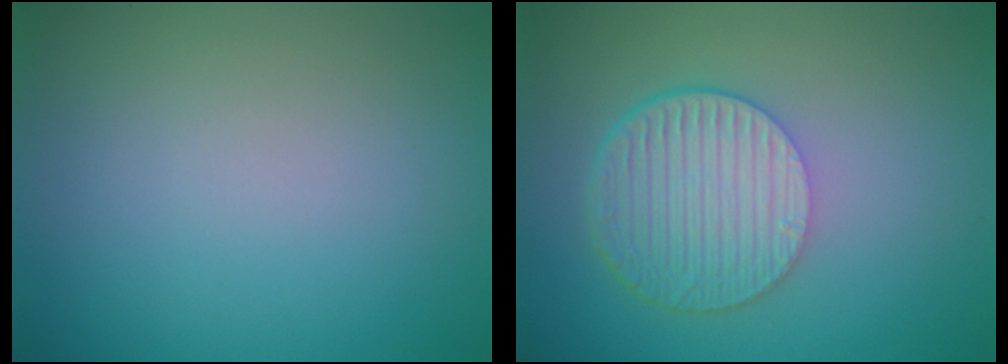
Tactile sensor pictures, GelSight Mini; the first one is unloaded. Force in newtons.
{"total": 6.5, "press": 4.5, "slide": 4.7}